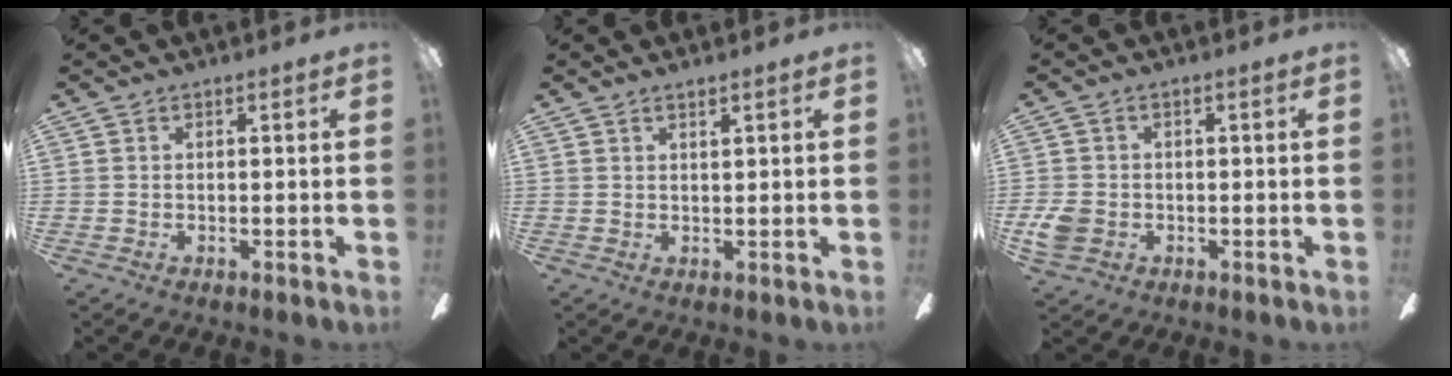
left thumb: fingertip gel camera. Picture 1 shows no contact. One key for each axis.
{"total": 1.2, "fx": 1.1, "fy": 0.1, "fz": 0.6, "tx": -0.013, "ty": -0.001, "tz": 0.020}
{"total": 4.4, "fx": -1.3, "fy": 3.4, "fz": 2.4, "tx": -0.041, "ty": 0.004, "tz": -0.025}